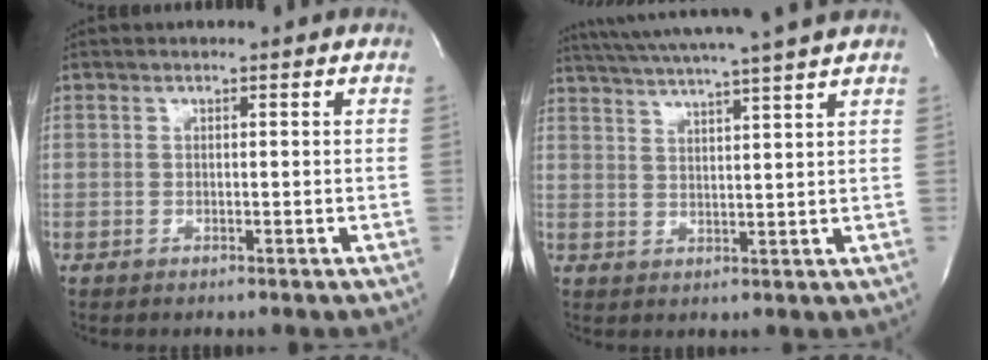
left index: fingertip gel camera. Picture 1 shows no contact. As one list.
[{"total": 13.6, "force": [11.9, -2.0, 6.4], "torque": [-0.116, -0.010, 0.168]}]